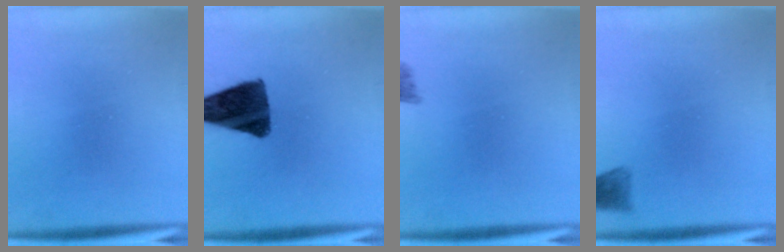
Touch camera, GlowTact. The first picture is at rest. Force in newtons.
{"total": 12.1}
{"total": 2.0}
{"total": 2.0}